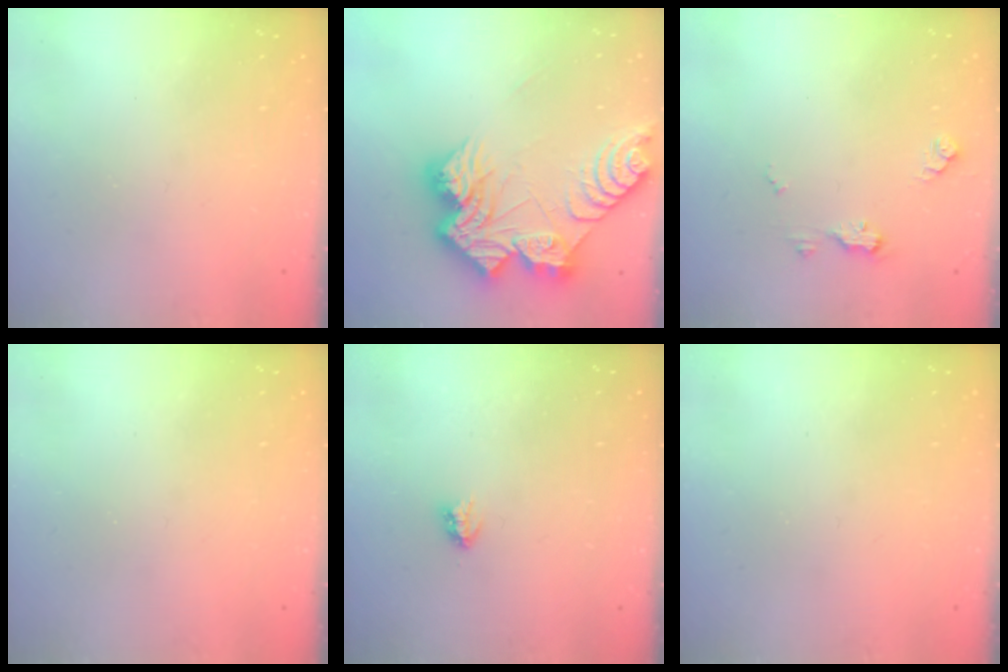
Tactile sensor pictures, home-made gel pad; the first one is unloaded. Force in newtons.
{"total": 21.4, "press": 21.3, "slide": 2.3}
{"total": 7.0, "press": 6.9, "slide": 0.6}
{"total": 0.0}
{"total": 2.9, "press": 2.8, "slide": 0.4}
{"total": 0.0}